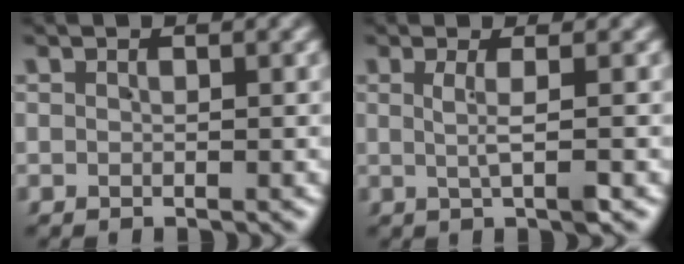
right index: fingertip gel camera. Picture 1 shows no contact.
{"total": 2.2, "force": [0.2, -0.4, 2.2], "torque": [-0.035, 0.002, 0.006]}